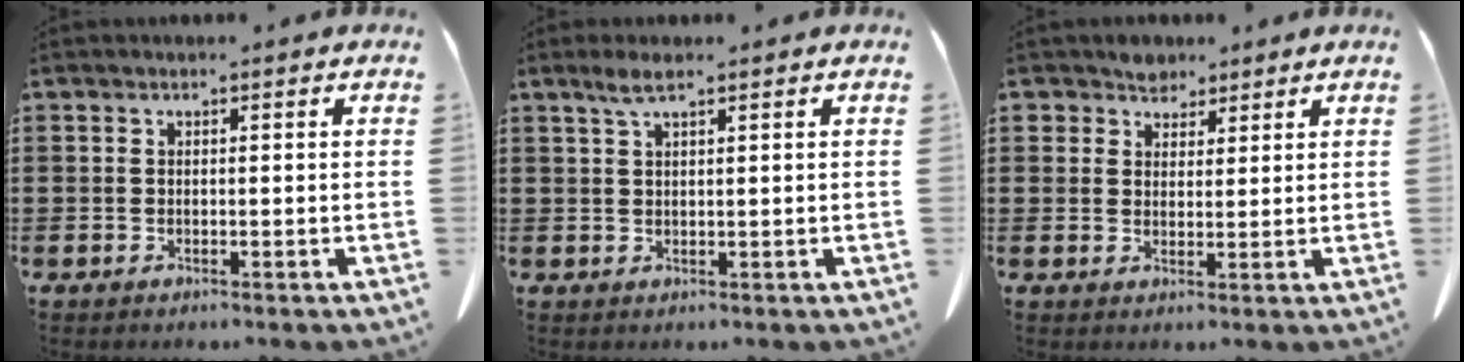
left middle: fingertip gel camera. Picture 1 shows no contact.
{"total": 2.5, "force": [1.6, 0.4, 1.9], "torque": [-0.039, 0.003, 0.028]}
{"total": 3.3, "force": [2.7, 2.0, 0.1], "torque": [-0.016, 0.007, 0.050]}